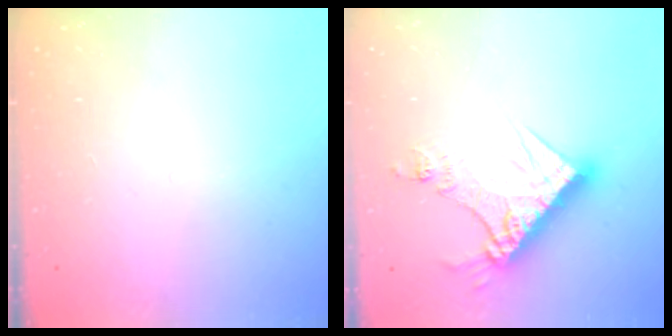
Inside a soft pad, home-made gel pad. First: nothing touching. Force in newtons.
{"total": 14.5, "press": 14.4, "slide": 1.8}